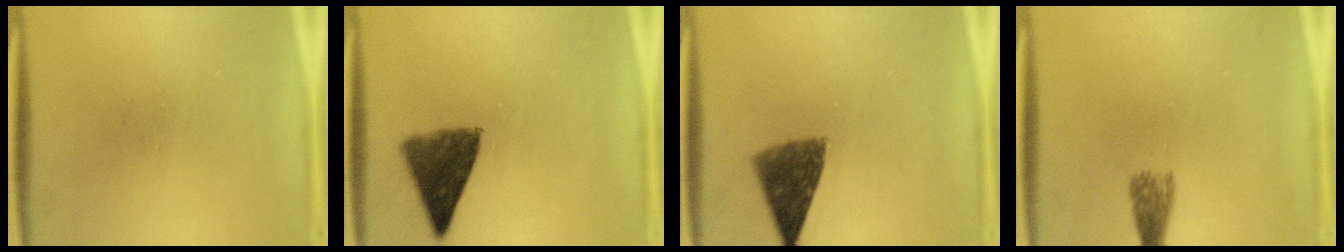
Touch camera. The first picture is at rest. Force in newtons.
{"total": 8.6}
{"total": 7.8}
{"total": 2.7}